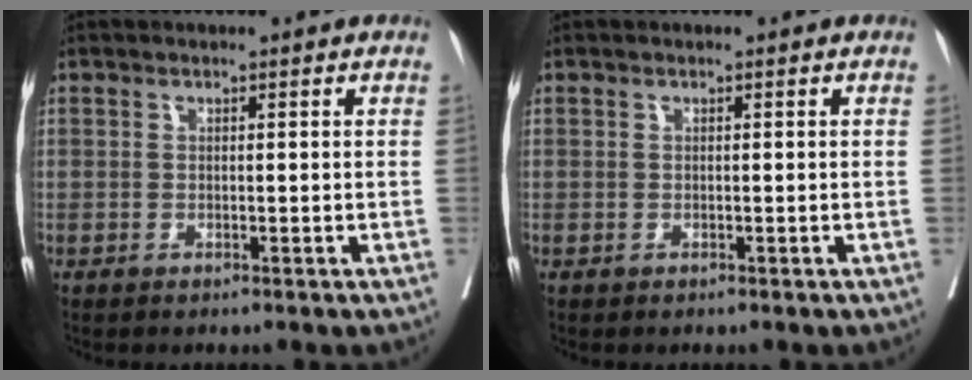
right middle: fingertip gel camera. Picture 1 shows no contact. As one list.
[{"total": 0.0}]